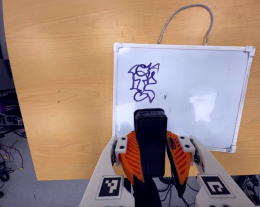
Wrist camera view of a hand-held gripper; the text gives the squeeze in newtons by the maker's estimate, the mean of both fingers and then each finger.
{"total": 8.2, "left": 6.9, "right": 9.5}